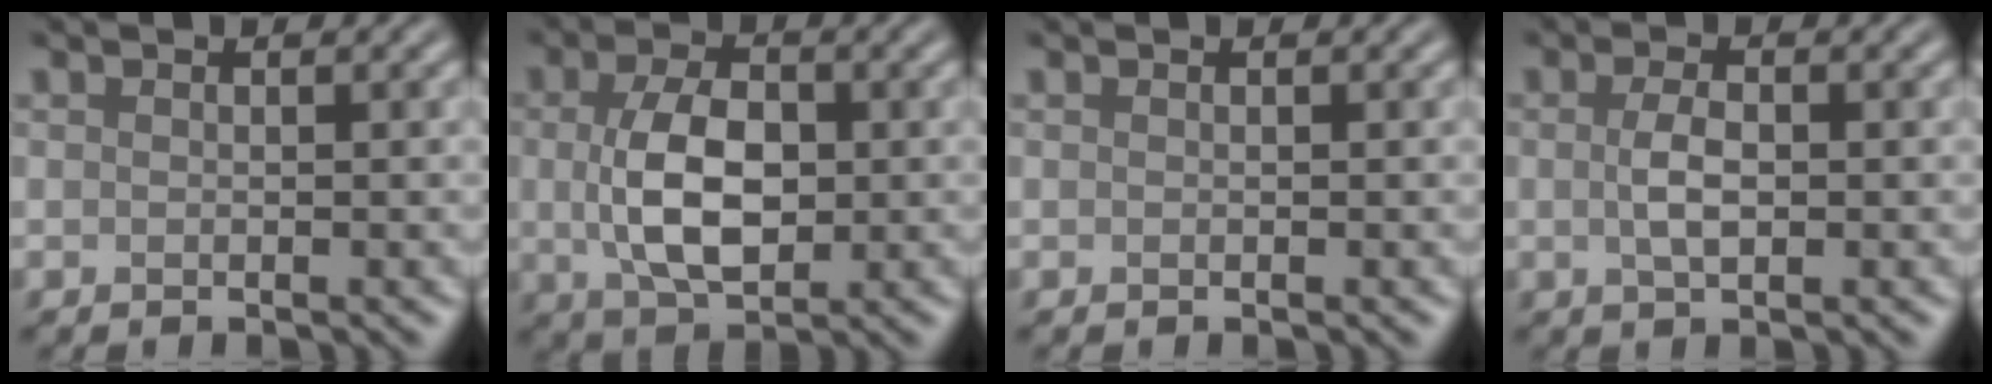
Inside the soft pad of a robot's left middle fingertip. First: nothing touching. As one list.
[{"total": 6.4, "force": [0.1, 3.7, 5.2], "torque": [-0.109, -0.001, 0.004]}, {"total": 0.0}, {"total": 2.3, "force": [0.0, 1.1, 2.1], "torque": [-0.046, 0.000, -0.001]}]